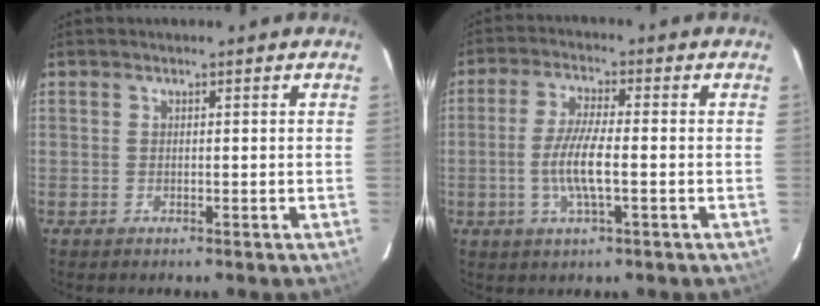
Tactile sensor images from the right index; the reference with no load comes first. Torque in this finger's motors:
{"motor_torque": [0.99, -0.20, 0.54, 0.16]}